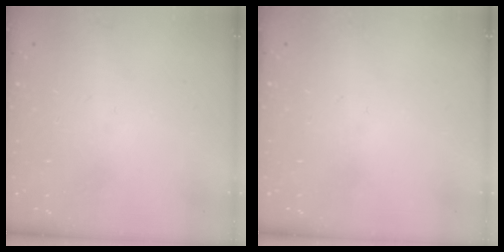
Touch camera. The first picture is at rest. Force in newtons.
{"total": 0.0}